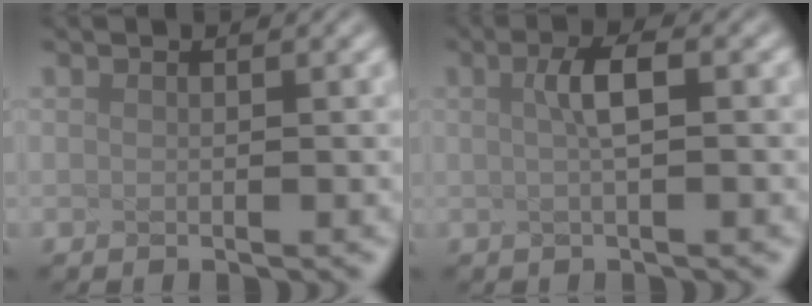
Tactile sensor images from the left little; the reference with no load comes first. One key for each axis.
{"total": 1.7, "fx": -0.9, "fy": -0.5, "fz": 1.4, "tx": -0.049, "ty": 0.001, "tz": 0.019}